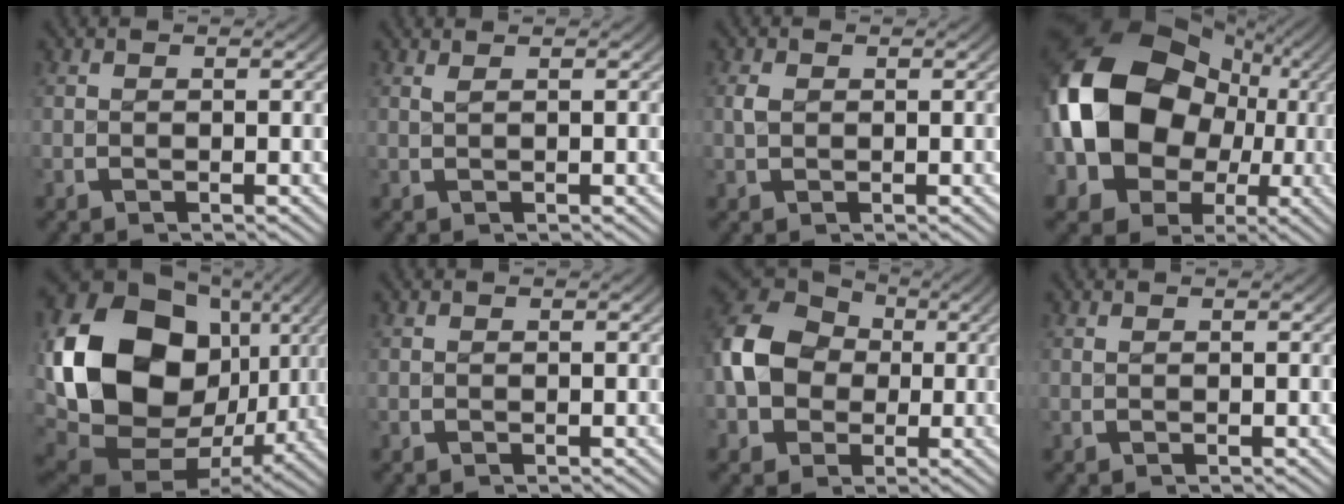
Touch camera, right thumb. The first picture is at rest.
{"total": 0.8, "force": [0.5, 0.0, 0.6], "torque": [-0.011, 0.000, 0.009]}
{"total": 1.1, "force": [0.1, 0.8, 0.7], "torque": [-0.018, 0.000, 0.003]}
{"total": 21.6, "force": [0.1, 16.3, 14.1], "torque": [-0.335, -0.063, 0.021]}
{"total": 24.5, "force": [-0.1, 17.5, 17.1], "torque": [-0.378, -0.069, 0.029]}
{"total": 0.0}
{"total": 8.6, "force": [0.7, 6.9, 5.0], "torque": [-0.135, -0.019, 0.020]}
{"total": 0.0}